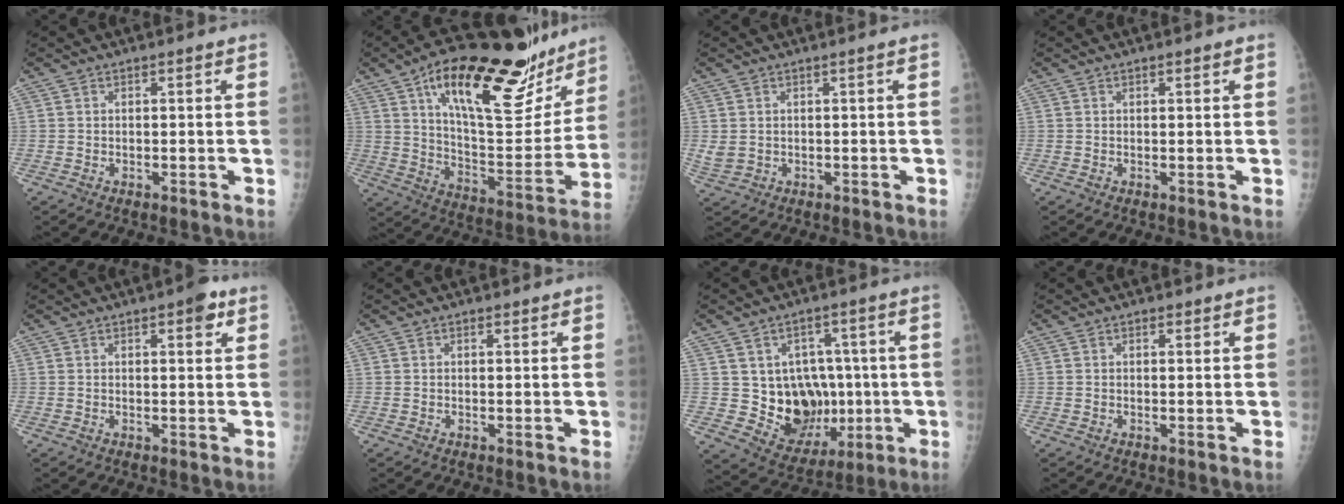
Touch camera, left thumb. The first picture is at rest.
{"total": 30.5, "force": [18.4, 11.5, 21.5], "torque": [-0.285, -0.050, 0.290]}
{"total": 2.2, "force": [0.5, 1.1, 1.8], "torque": [-0.048, 0.000, 0.019]}
{"total": 1.0, "force": [0.5, 0.2, 0.8], "torque": [-0.012, 0.000, 0.008]}
{"total": 3.6, "force": [1.8, 1.2, 2.9], "torque": [-0.032, -0.004, 0.019]}
{"total": 0.7, "force": [0.4, 0.2, 0.5], "torque": [-0.010, -0.001, 0.007]}
{"total": 13.7, "force": [-0.6, 11.2, 7.9], "torque": [-0.058, 0.001, 0.016]}
{"total": 1.0, "force": [0.6, 0.4, 0.7], "torque": [-0.009, -0.001, 0.008]}